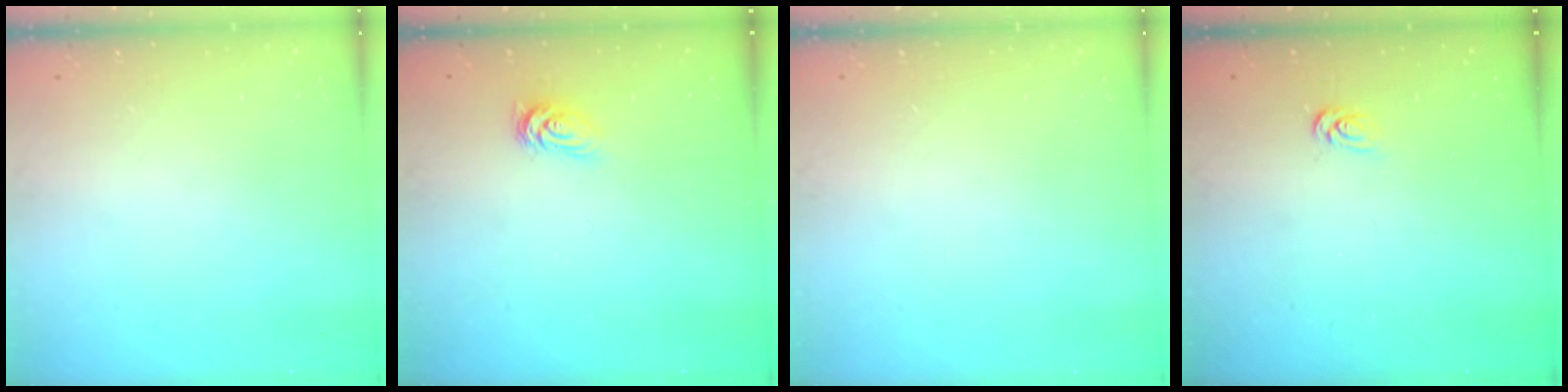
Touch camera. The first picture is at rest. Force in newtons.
{"total": 2.8, "press": 2.8, "slide": 0.4}
{"total": 0.0}
{"total": 2.5, "press": 2.5, "slide": 0.3}